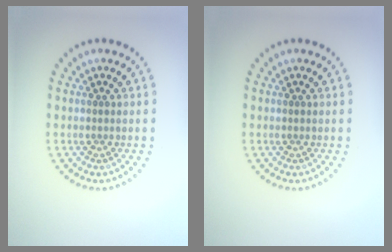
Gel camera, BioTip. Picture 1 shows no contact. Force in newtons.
{"total": 0.0}